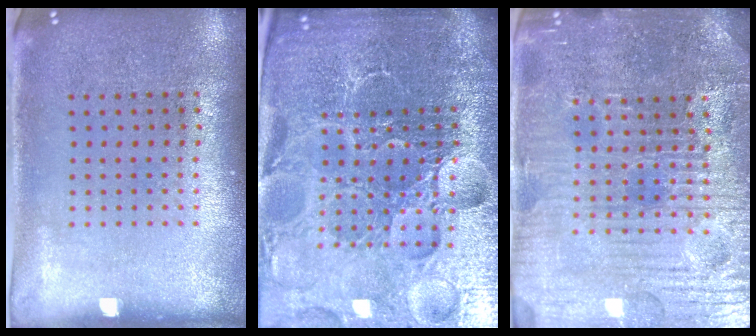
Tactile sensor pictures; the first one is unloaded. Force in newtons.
{"total": 6.2, "press": 5.5, "slide": 2.7}
{"total": 5.3, "press": 5.0, "slide": 1.5}